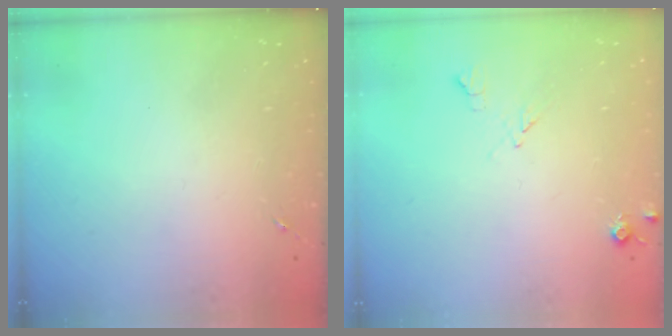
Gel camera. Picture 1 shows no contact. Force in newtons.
{"total": 5.8, "press": 5.8, "slide": 0.8}